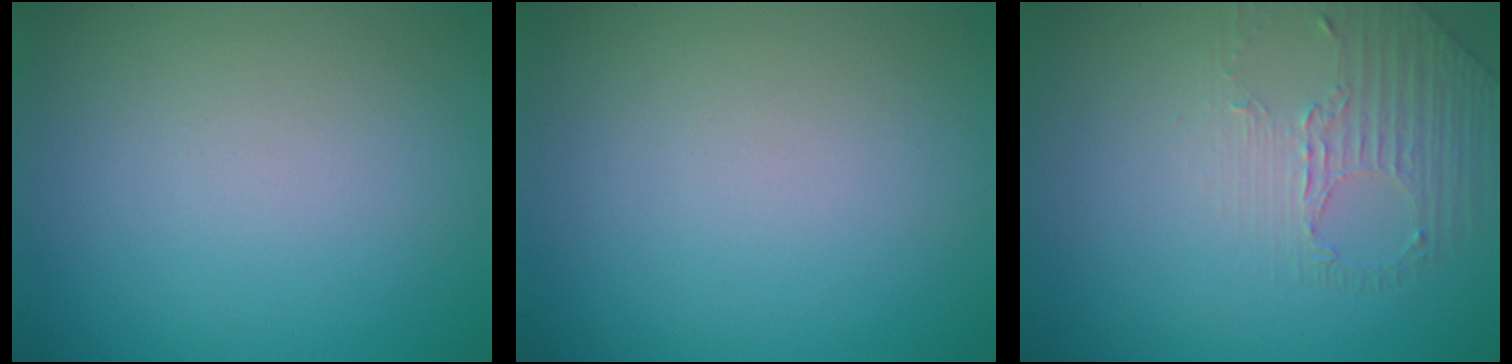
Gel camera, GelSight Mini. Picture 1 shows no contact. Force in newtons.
{"total": 0.0}
{"total": 1.6, "press": 1.0, "slide": 1.2}